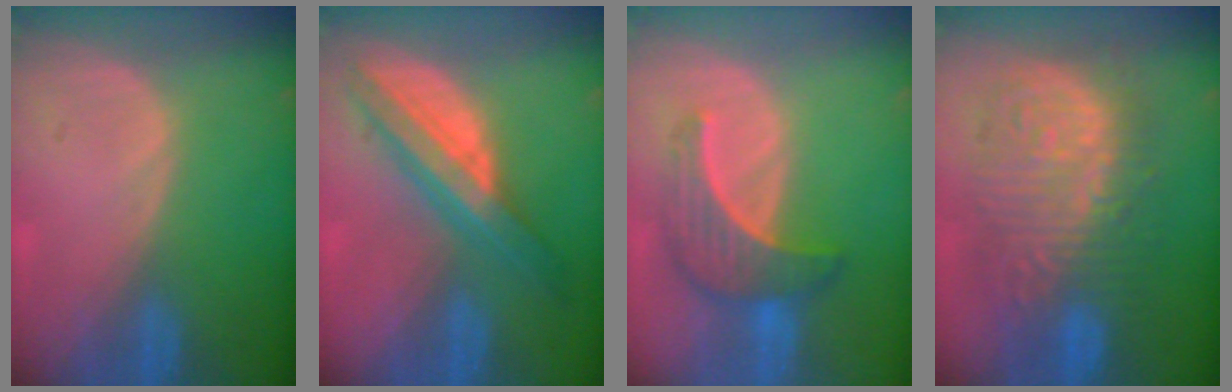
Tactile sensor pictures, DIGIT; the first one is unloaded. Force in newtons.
{"total": 8.1, "press": 8.0, "slide": 0.5}
{"total": 6.9, "press": 6.8, "slide": 1.0}
{"total": 13.4, "press": 13.3, "slide": 1.2}